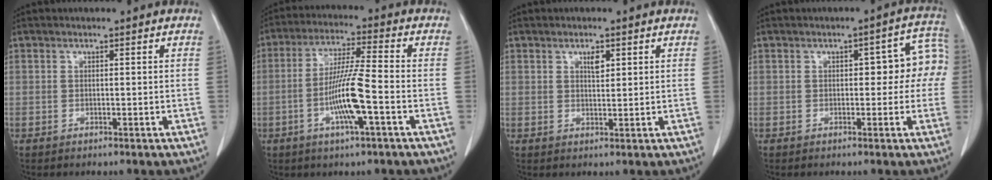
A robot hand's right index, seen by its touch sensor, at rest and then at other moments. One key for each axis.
{"total": 9.9, "fx": -2.9, "fy": 0.2, "fz": 9.5, "tx": -0.185, "ty": -0.005, "tz": -0.058}
{"total": 2.0, "fx": 1.0, "fy": 0.8, "fz": 1.5, "tx": -0.027, "ty": -0.002, "tz": 0.018}
{"total": 7.0, "fx": 0.4, "fy": 3.3, "fz": 6.2, "tx": -0.061, "ty": 0.041, "tz": 0.004}